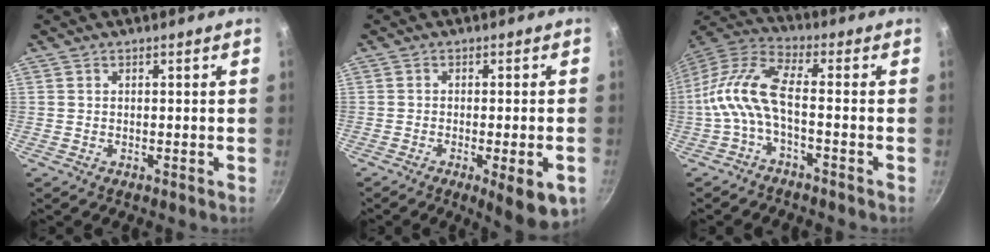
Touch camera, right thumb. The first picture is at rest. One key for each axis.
{"total": 8.8, "fx": -3.6, "fy": 2.2, "fz": 7.8, "tx": -0.102, "ty": -0.002, "tz": -0.044}
{"total": 10.9, "fx": -2.3, "fy": 3.7, "fz": 10.0, "tx": -0.228, "ty": 0.045, "tz": -0.055}